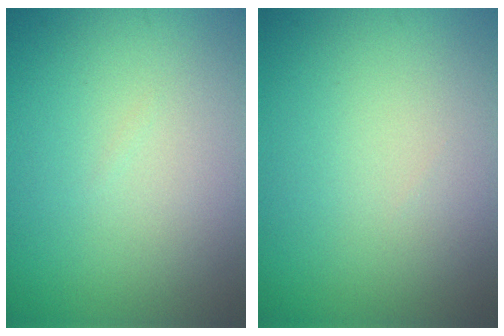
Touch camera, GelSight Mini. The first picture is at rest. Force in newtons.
{"total": 0.0}